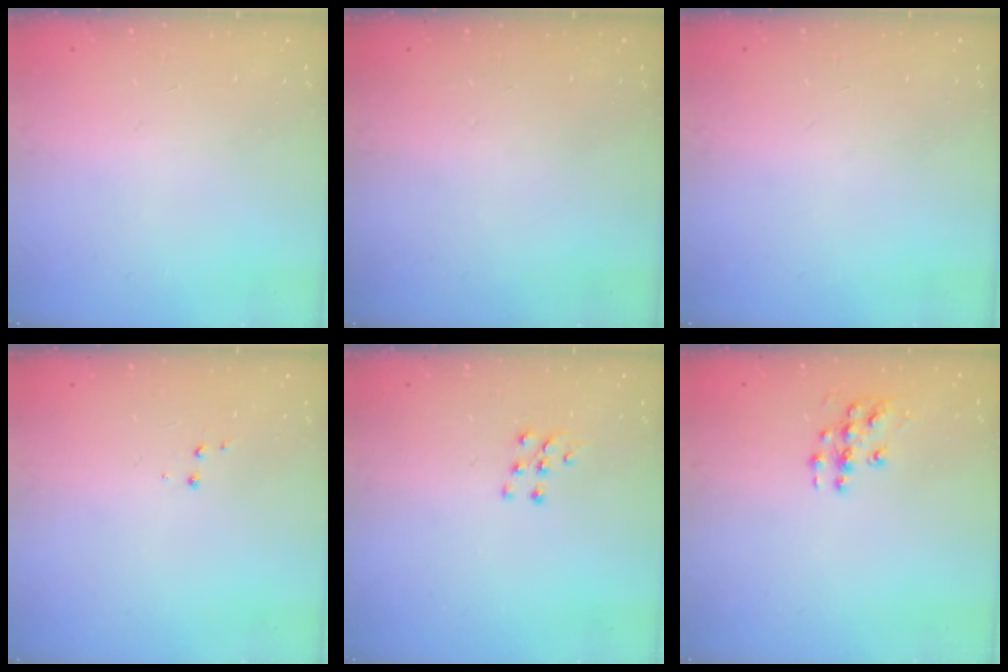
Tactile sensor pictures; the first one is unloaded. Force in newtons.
{"total": 0.0}
{"total": 0.0}
{"total": 3.4, "press": 3.3, "slide": 0.6}
{"total": 5.6, "press": 5.6, "slide": 0.5}
{"total": 6.1, "press": 6.1, "slide": 0.4}